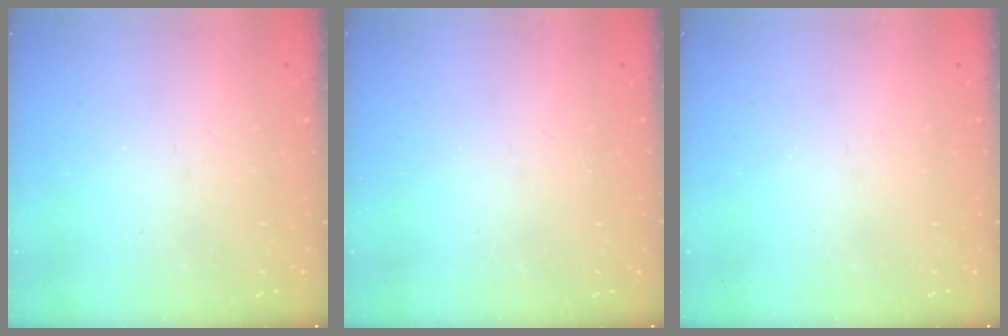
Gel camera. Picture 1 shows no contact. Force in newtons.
{"total": 3.1, "press": 3.0, "slide": 0.4}
{"total": 0.0}